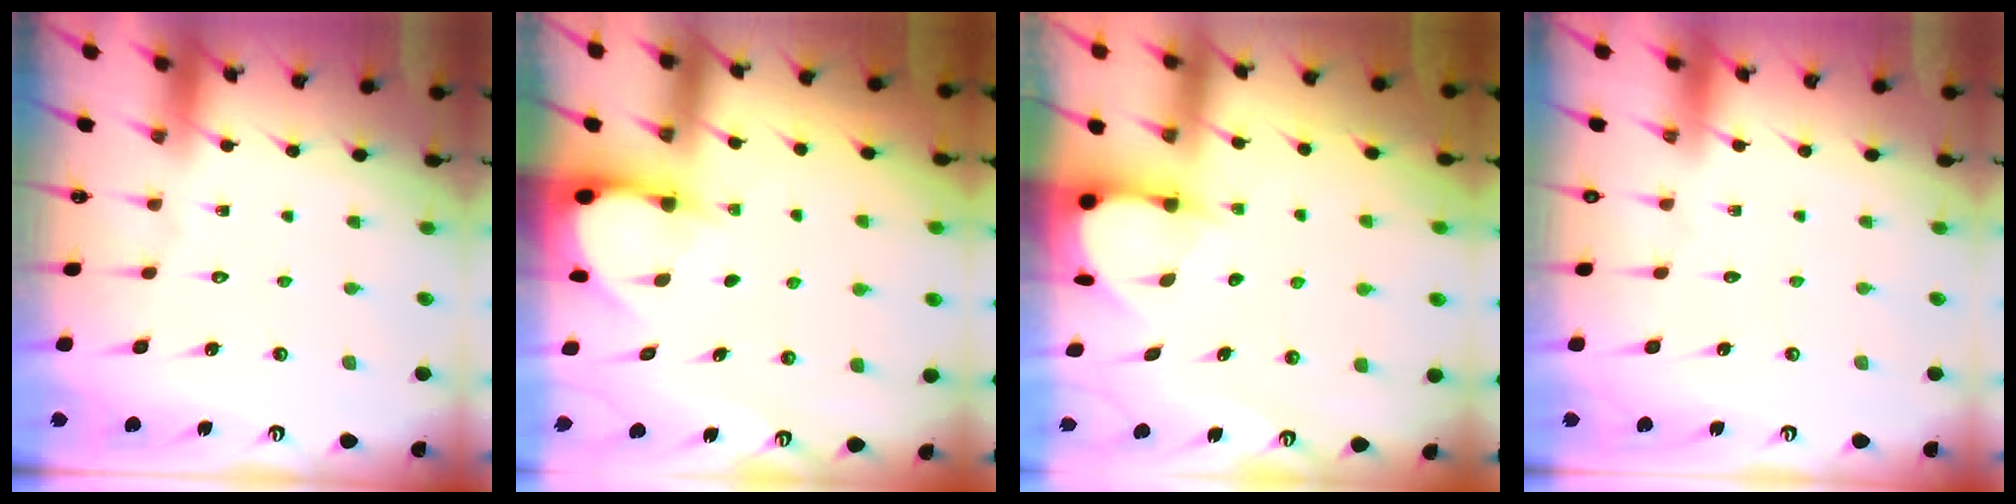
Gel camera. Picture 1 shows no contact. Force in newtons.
{"total": 3.1, "press": 3.1, "slide": 0.3}
{"total": 3.4, "press": 3.4, "slide": 0.3}
{"total": 0.0}